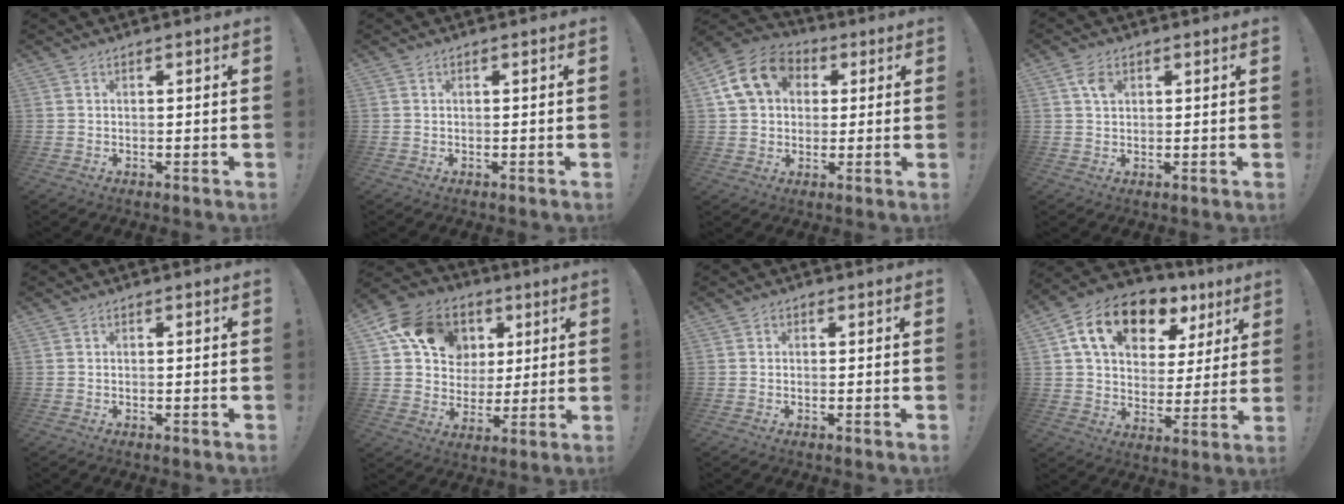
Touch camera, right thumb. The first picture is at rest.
{"total": 0.0}
{"total": 14.7, "force": [4.7, 11.6, 7.6], "torque": [-0.110, -0.001, 0.096]}
{"total": 4.1, "force": [1.7, 2.6, 2.7], "torque": [-0.041, 0.001, 0.030]}
{"total": 0.0}
{"total": 16.9, "force": [6.9, 13.6, 7.3], "torque": [-0.099, -0.017, 0.141]}
{"total": 1.0, "force": [-0.1, 0.9, 0.4], "torque": [-0.001, 0.003, -0.004]}
{"total": 17.0, "force": [9.3, 10.5, 9.7], "torque": [-0.159, -0.038, 0.166]}